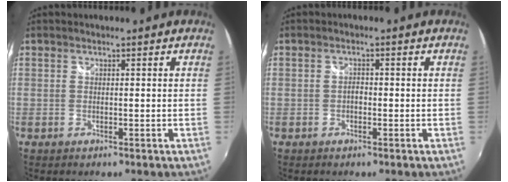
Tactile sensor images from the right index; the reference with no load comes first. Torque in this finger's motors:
{"motor_torque": [0.23, -0.01, 0.06, 0.03]}